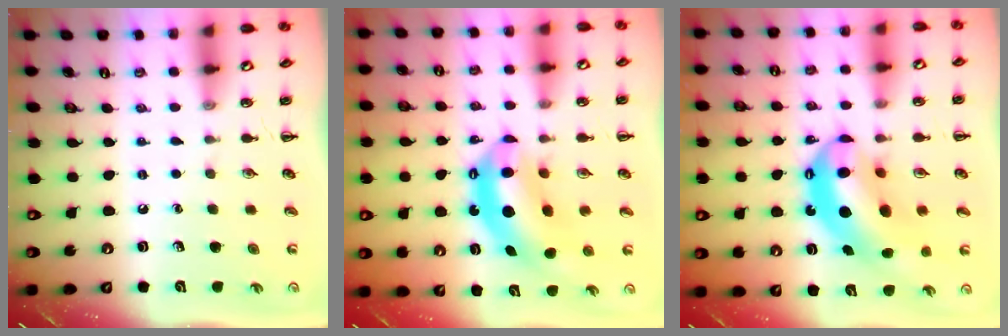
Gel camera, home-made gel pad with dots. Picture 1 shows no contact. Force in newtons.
{"total": 11.0, "press": 10.6, "slide": 2.9}
{"total": 15.4, "press": 14.8, "slide": 4.2}